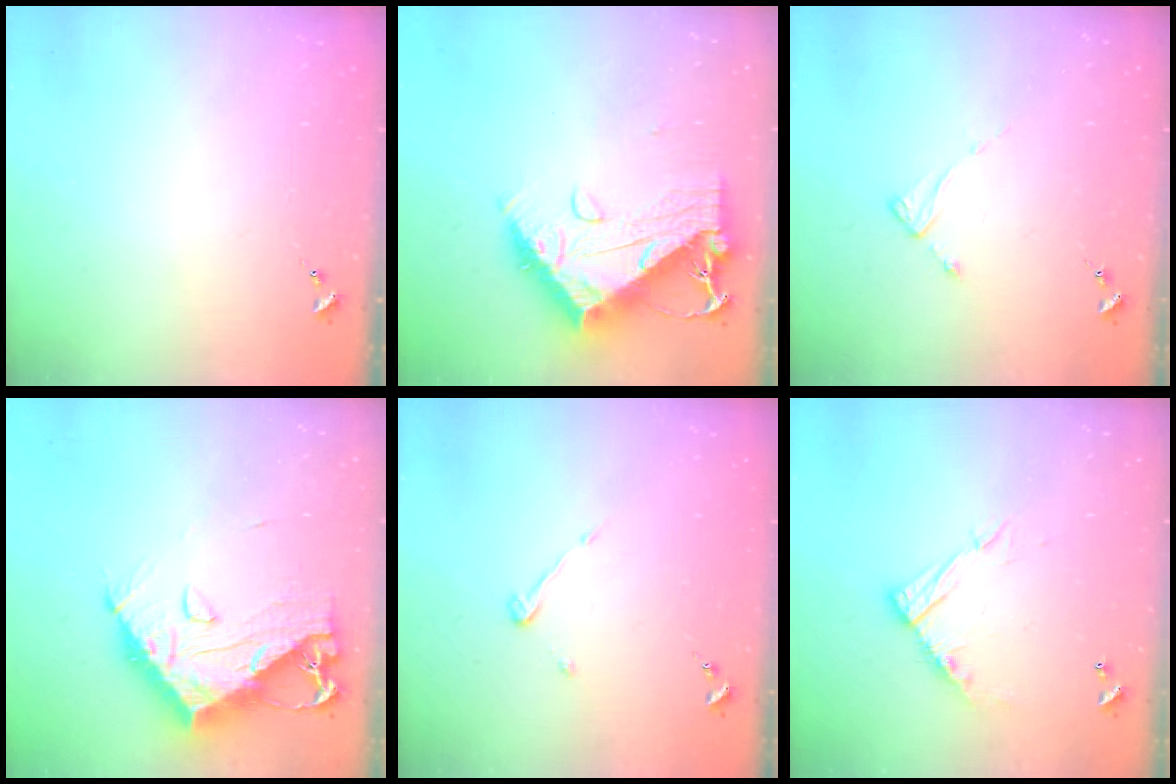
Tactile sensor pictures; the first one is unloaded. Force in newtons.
{"total": 15.6, "press": 15.5, "slide": 1.5}
{"total": 2.6, "press": 2.6, "slide": 0.2}
{"total": 15.8, "press": 15.7, "slide": 1.7}
{"total": 3.6, "press": 3.6, "slide": 0.2}
{"total": 11.4, "press": 11.4, "slide": 0.7}